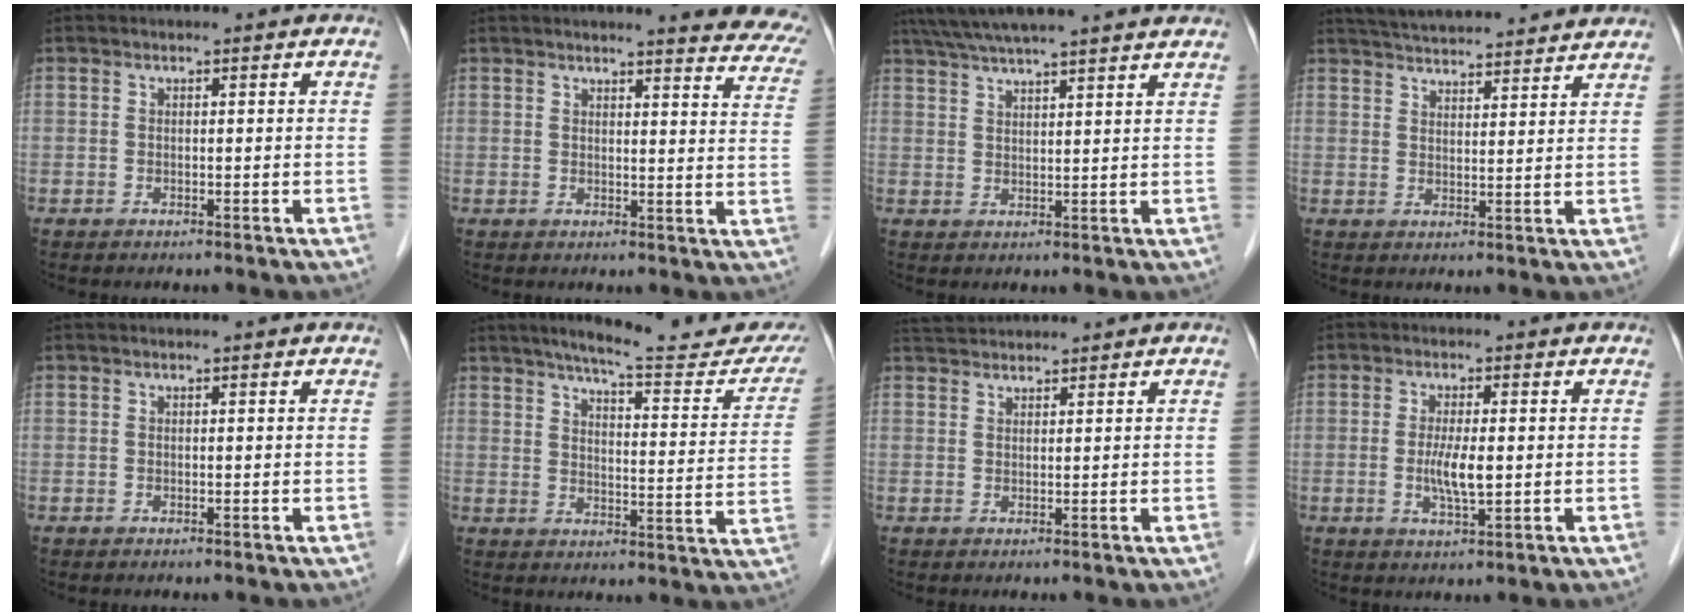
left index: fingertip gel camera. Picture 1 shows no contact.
{"total": 13.6, "force": [12.7, 1.5, 4.8], "torque": [-0.029, -0.065, 0.109]}
{"total": 17.3, "force": [15.2, 0.7, 8.2], "torque": [-0.142, 0.044, 0.211]}
{"total": 16.8, "force": [15.7, 2.3, 5.6], "torque": [-0.089, 0.037, 0.220]}
{"total": 0.8, "force": [0.7, 0.0, 0.3], "torque": [-0.011, 0.005, 0.008]}
{"total": 20.2, "force": [17.8, 2.3, 9.2], "torque": [-0.111, -0.046, 0.215]}
{"total": 4.3, "force": [4.2, 0.3, 0.8], "torque": [-0.018, 0.035, 0.078]}
{"total": 4.4, "force": [-0.2, 0.8, 4.3], "torque": [-0.089, -0.008, -0.003]}